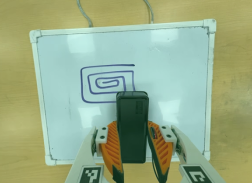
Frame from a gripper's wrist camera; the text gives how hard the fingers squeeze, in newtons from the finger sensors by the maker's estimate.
{"total": 5.8, "left": 4.2, "right": 7.4}